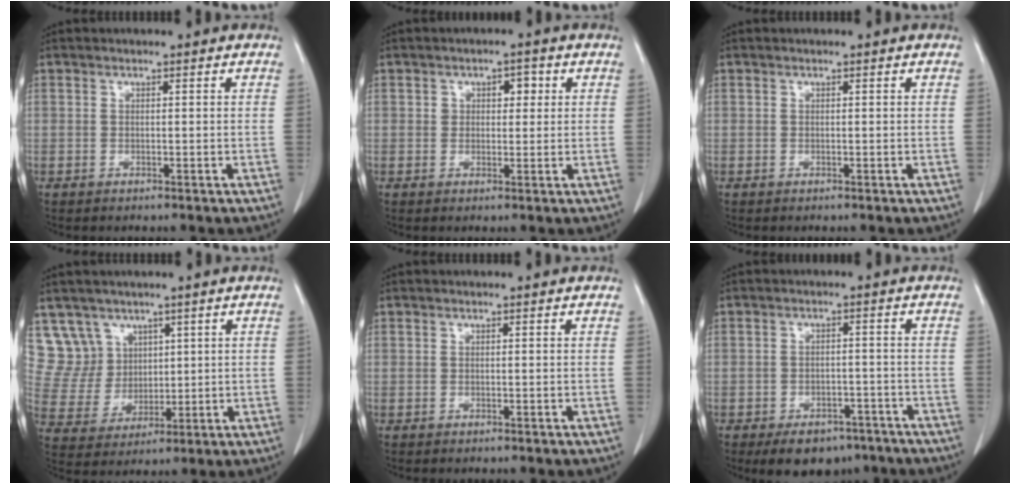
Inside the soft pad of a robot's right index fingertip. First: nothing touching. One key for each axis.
{"total": 3.2, "fx": 1.0, "fy": 2.1, "fz": 2.2, "tx": -0.028, "ty": 0.011, "tz": 0.015}
{"total": 0.0}
{"total": 8.0, "fx": 4.9, "fy": 6.3, "fz": 0.1, "tx": -0.006, "ty": 0.023, "tz": 0.112}
{"total": 0.0}
{"total": 8.3, "fx": -6.1, "fy": 4.5, "fz": 3.3, "tx": -0.038, "ty": 0.007, "tz": -0.083}